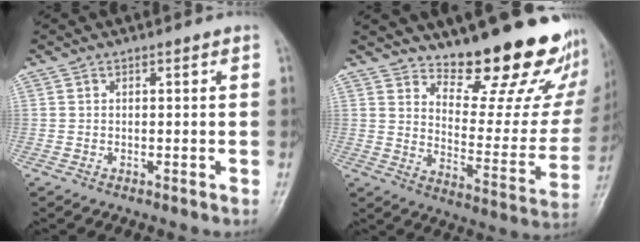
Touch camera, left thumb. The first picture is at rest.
{"total": 22.0, "force": [17.8, 7.1, 10.9], "torque": [-0.098, -0.148, 0.239]}